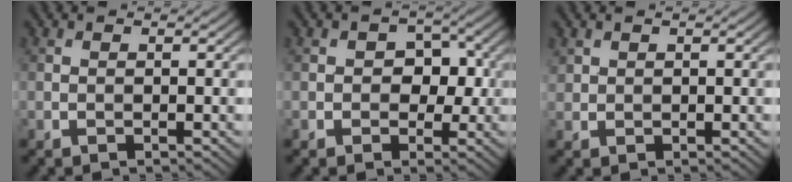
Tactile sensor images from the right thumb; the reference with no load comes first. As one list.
[{"total": 4.1, "force": [-0.2, 3.3, 2.4], "torque": [-0.022, -0.001, -0.013]}, {"total": 1.2, "force": [0.8, 0.8, 0.2], "torque": [-0.007, 0.000, 0.022]}]